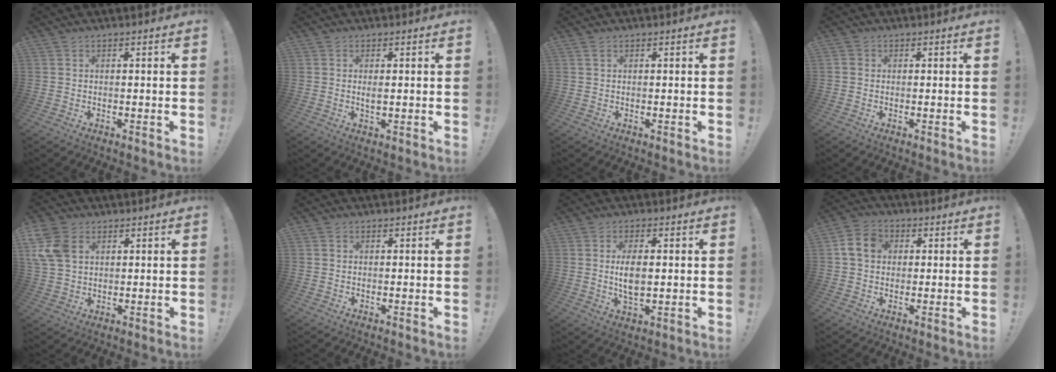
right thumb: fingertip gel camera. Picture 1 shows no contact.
{"total": 1.6, "force": [0.2, 0.4, 1.5], "torque": [-0.016, -0.006, 0.000]}
{"total": 0.7, "force": [0.4, 0.4, 0.4], "torque": [-0.003, -0.002, 0.005]}
{"total": 1.3, "force": [0.1, 1.2, 0.4], "torque": [-0.013, 0.007, 0.003]}
{"total": 10.7, "force": [3.6, 7.5, 6.8], "torque": [-0.148, -0.001, 0.072]}
{"total": 0.5, "force": [0.0, 0.5, -0.1], "torque": [-0.002, 0.003, 0.002]}
{"total": 7.0, "force": [0.4, 3.2, 6.2], "torque": [-0.106, -0.007, 0.002]}
{"total": 7.9, "force": [1.6, 6.4, 4.4], "torque": [-0.075, 0.019, 0.037]}